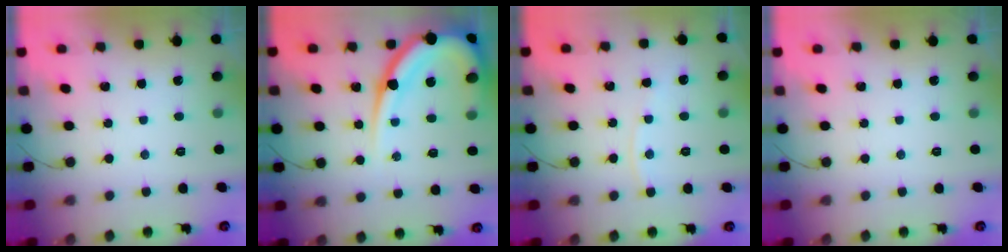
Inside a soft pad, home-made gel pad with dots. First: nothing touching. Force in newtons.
{"total": 18.5, "press": 18.4, "slide": 1.8}
{"total": 4.6, "press": 4.5, "slide": 0.7}
{"total": 0.0}